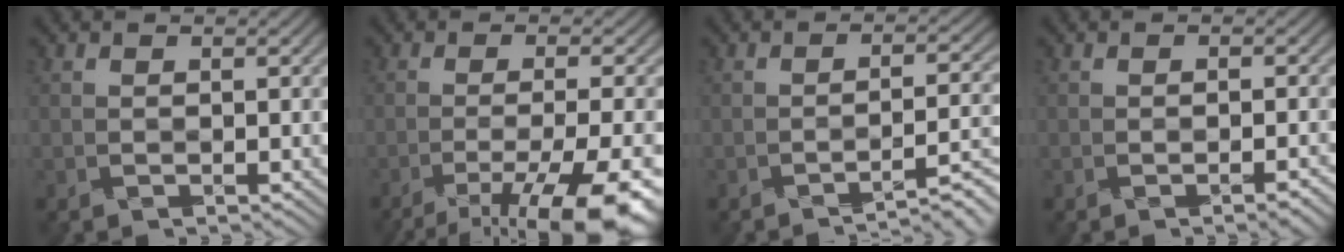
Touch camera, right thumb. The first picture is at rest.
{"total": 12.2, "force": [-7.2, 2.5, 9.5], "torque": [-0.131, 0.001, -0.111]}
{"total": 4.6, "force": [-3.0, 0.6, 3.5], "torque": [-0.044, 0.008, -0.058]}
{"total": 1.9, "force": [-0.9, 0.4, 1.6], "torque": [-0.022, 0.004, -0.016]}